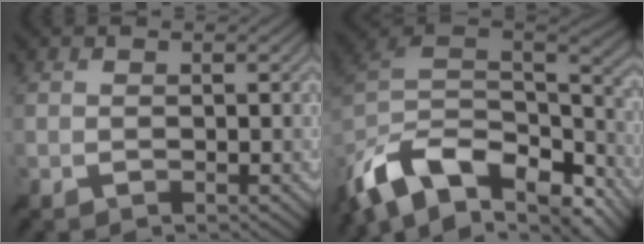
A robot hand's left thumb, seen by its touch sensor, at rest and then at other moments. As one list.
[{"total": 16.6, "force": [-10.8, 8.3, 9.4], "torque": [-0.232, -0.019, -0.166]}]